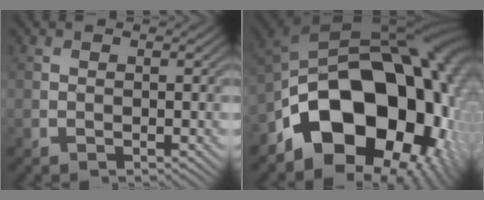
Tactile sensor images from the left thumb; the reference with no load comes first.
{"total": 20.2, "force": [-6.2, 13.2, 14.0], "torque": [-0.233, -0.028, -0.087]}